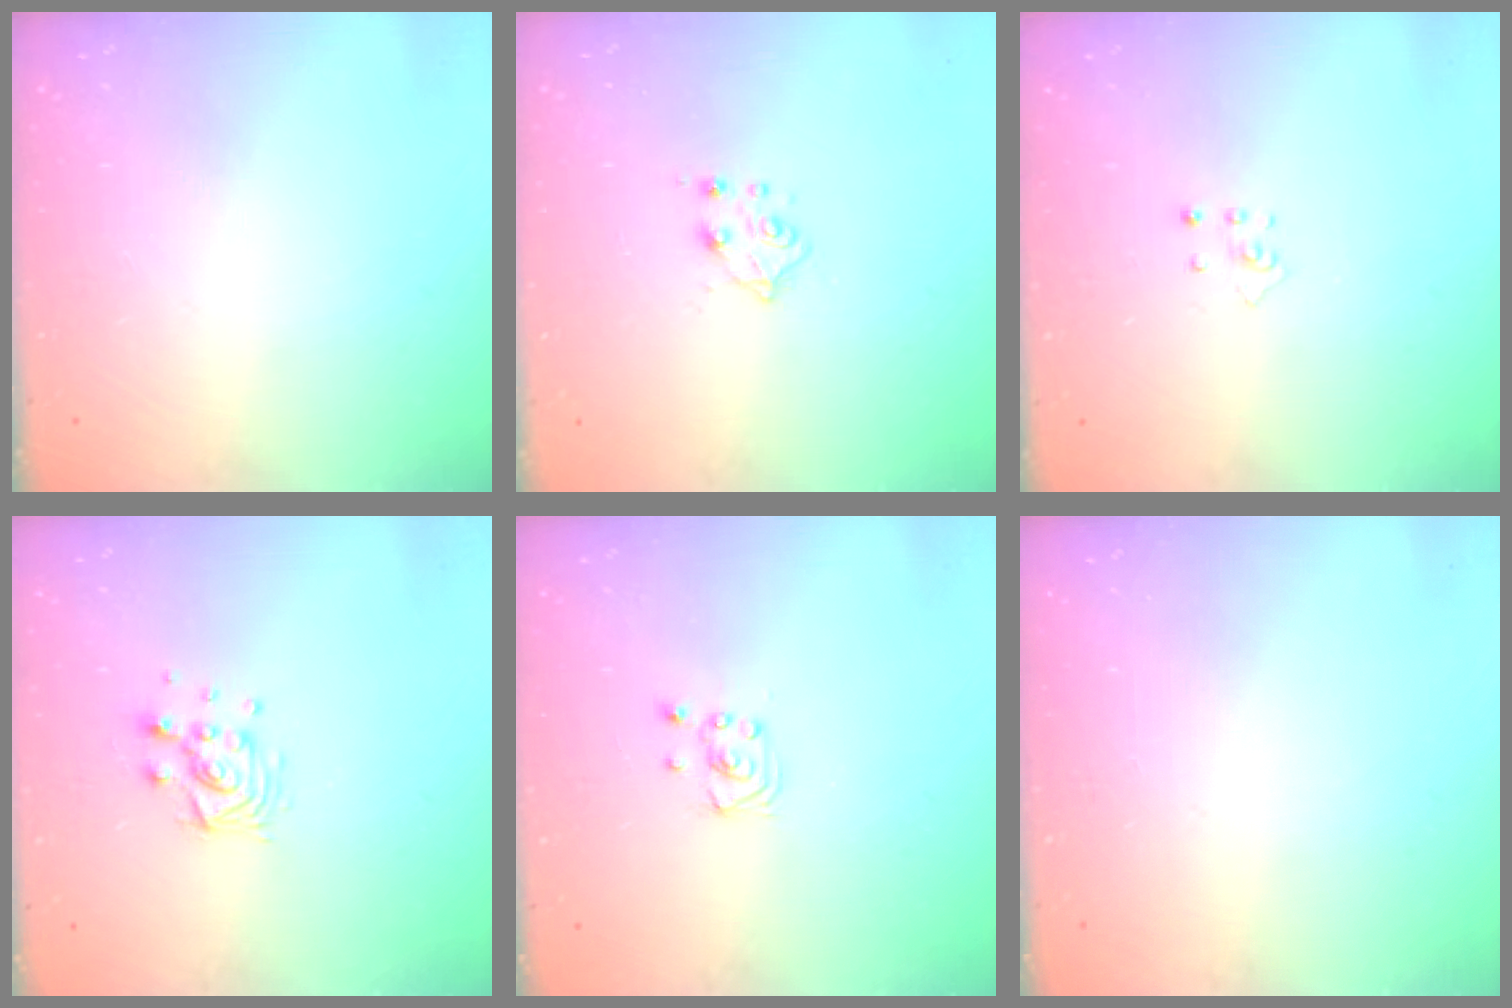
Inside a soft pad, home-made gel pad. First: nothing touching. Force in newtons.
{"total": 5.5, "press": 5.4, "slide": 0.6}
{"total": 2.9, "press": 2.9, "slide": 0.3}
{"total": 9.8, "press": 9.8, "slide": 0.6}
{"total": 2.3, "press": 2.3, "slide": 0.2}
{"total": 0.0}